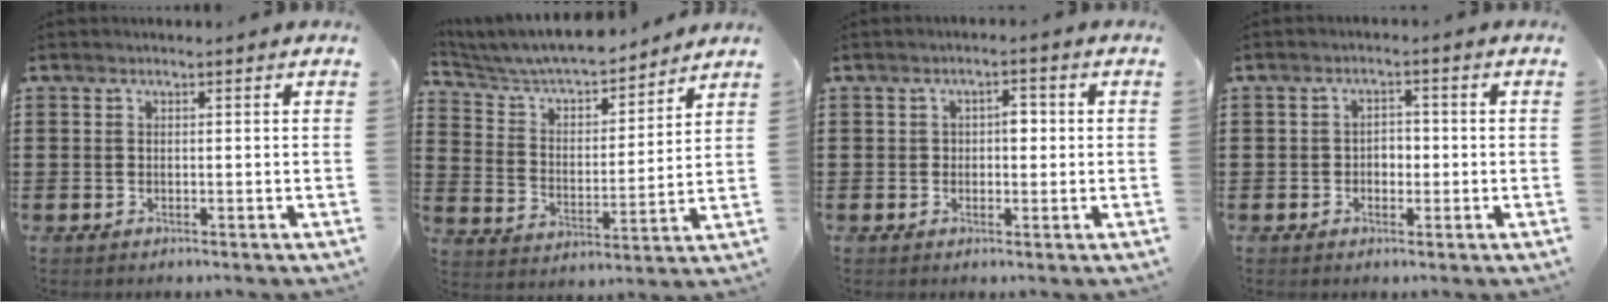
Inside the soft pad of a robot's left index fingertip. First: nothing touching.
{"total": 6.6, "force": [6.1, 1.1, 2.1], "torque": [-0.069, -0.044, 0.102]}
{"total": 2.8, "force": [0.3, 1.7, 2.2], "torque": [-0.028, 0.001, -0.001]}
{"total": 2.2, "force": [-0.7, 1.5, 1.4], "torque": [-0.029, 0.005, -0.017]}